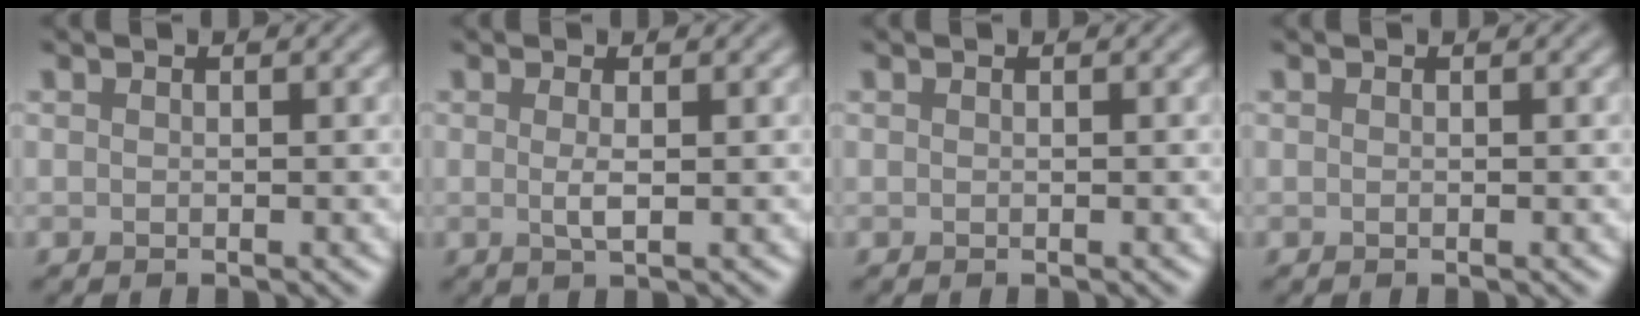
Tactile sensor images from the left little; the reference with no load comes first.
{"total": 1.4, "force": [0.2, 0.3, 1.4], "torque": [-0.026, 0.000, 0.001]}
{"total": 0.0}
{"total": 0.0}